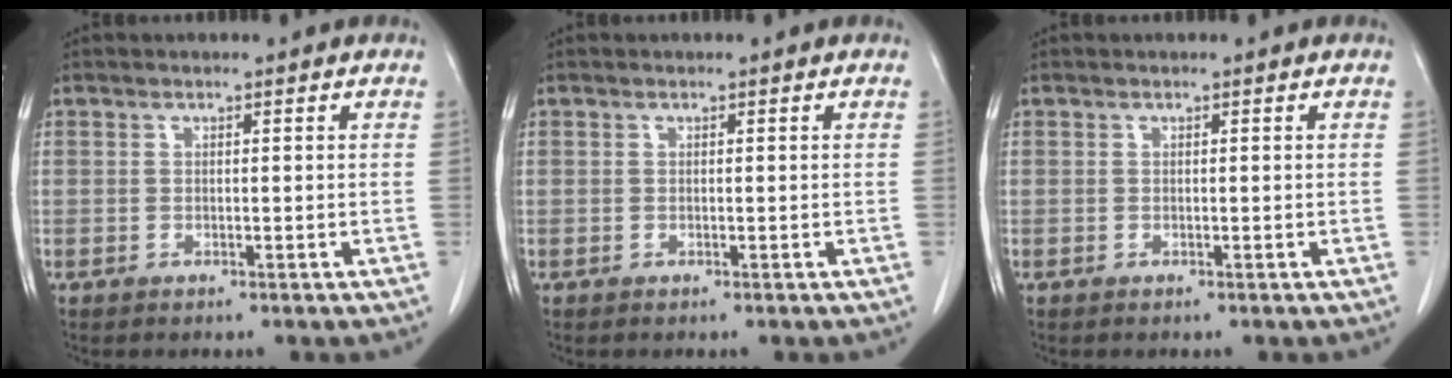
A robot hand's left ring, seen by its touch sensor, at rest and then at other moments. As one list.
[{"total": 0.0}, {"total": 0.0}]